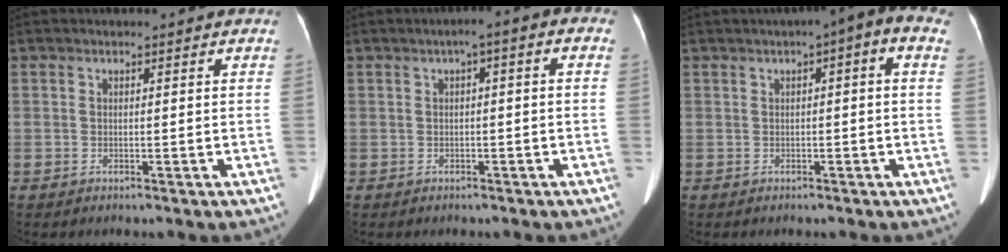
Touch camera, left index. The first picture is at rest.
{"total": 2.9, "force": [0.2, 0.7, 2.8], "torque": [-0.034, 0.020, -0.003]}
{"total": 5.8, "force": [2.0, 0.9, 5.4], "torque": [-0.067, 0.033, 0.018]}